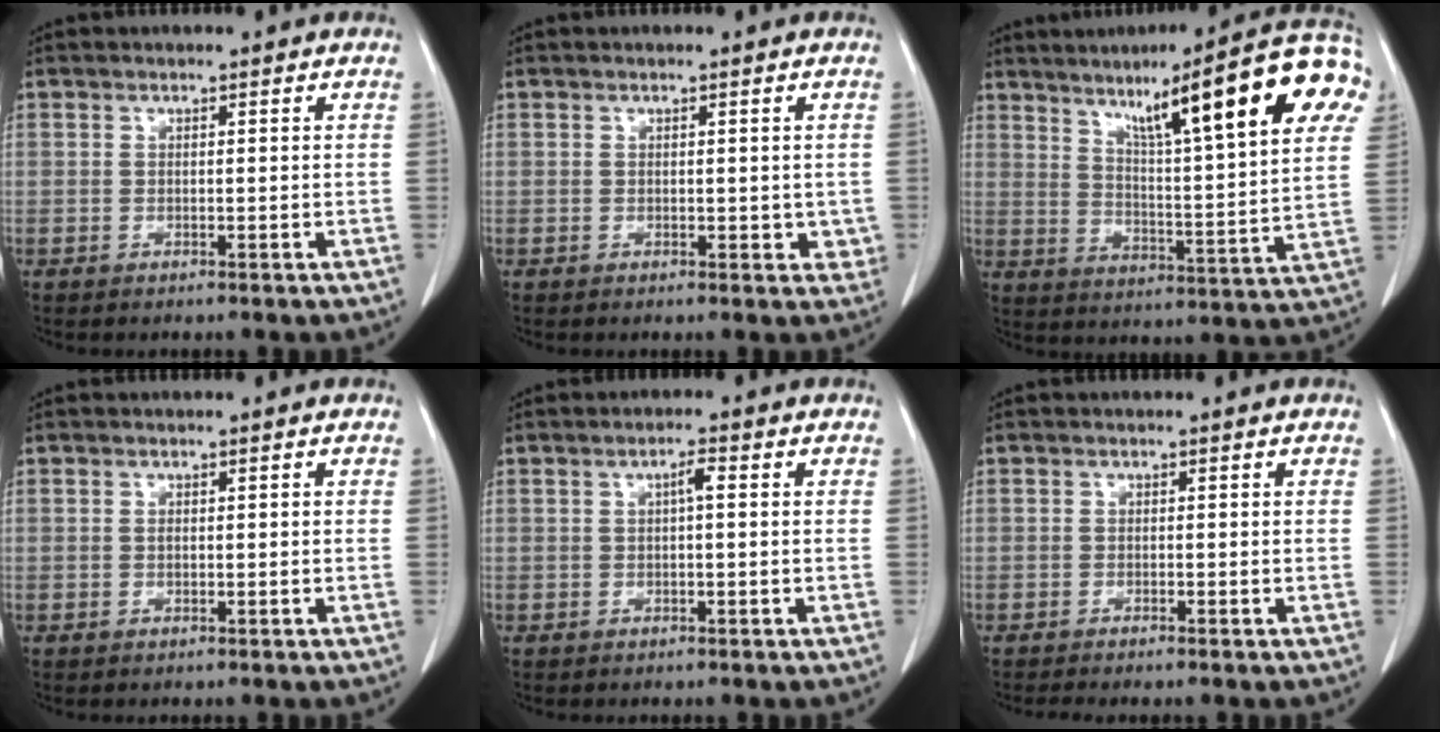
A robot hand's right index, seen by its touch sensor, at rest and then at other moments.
{"total": 2.6, "force": [0.0, 1.6, 2.1], "torque": [-0.012, -0.001, 0.002]}
{"total": 24.3, "force": [11.6, 2.1, 21.3], "torque": [-0.277, 0.031, 0.156]}
{"total": 0.7, "force": [0.0, 0.3, 0.6], "torque": [-0.013, -0.001, 0.002]}
{"total": 1.8, "force": [0.3, 0.3, 1.8], "torque": [-0.030, 0.005, 0.004]}
{"total": 2.5, "force": [-2.2, -0.2, 1.3], "torque": [-0.017, -0.003, -0.031]}